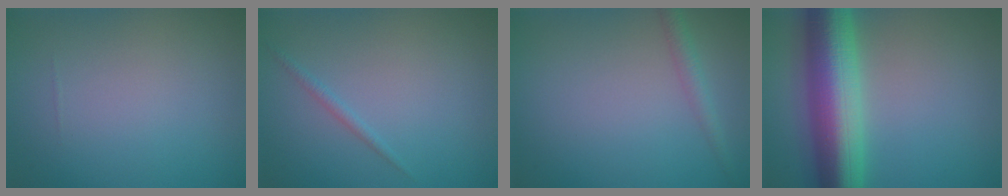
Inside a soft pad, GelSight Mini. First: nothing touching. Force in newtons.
{"total": 0.8, "press": 0.8, "slide": 0.1}
{"total": 1.8, "press": 1.8, "slide": 0.1}
{"total": 10.7, "press": 10.6, "slide": 0.2}